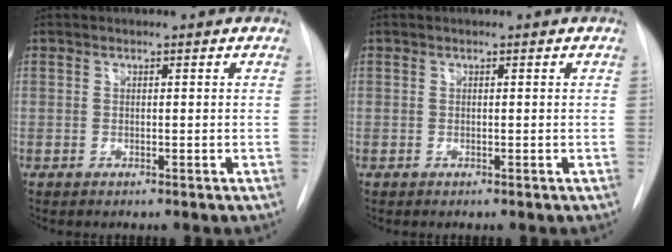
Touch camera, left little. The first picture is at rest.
{"total": 0.0}